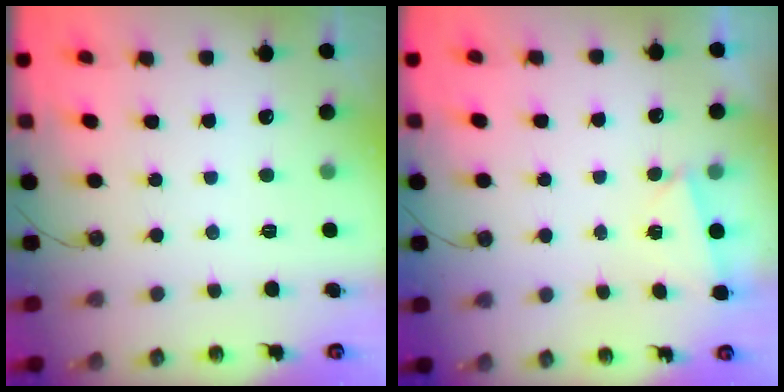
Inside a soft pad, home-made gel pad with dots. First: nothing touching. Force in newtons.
{"total": 2.0, "press": 0.9, "slide": 1.8}